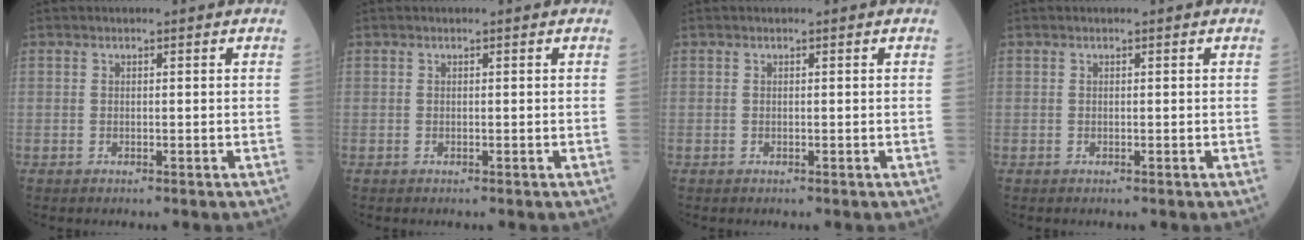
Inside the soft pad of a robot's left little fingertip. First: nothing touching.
{"total": 0.0}
{"total": 0.0}
{"total": 0.0}